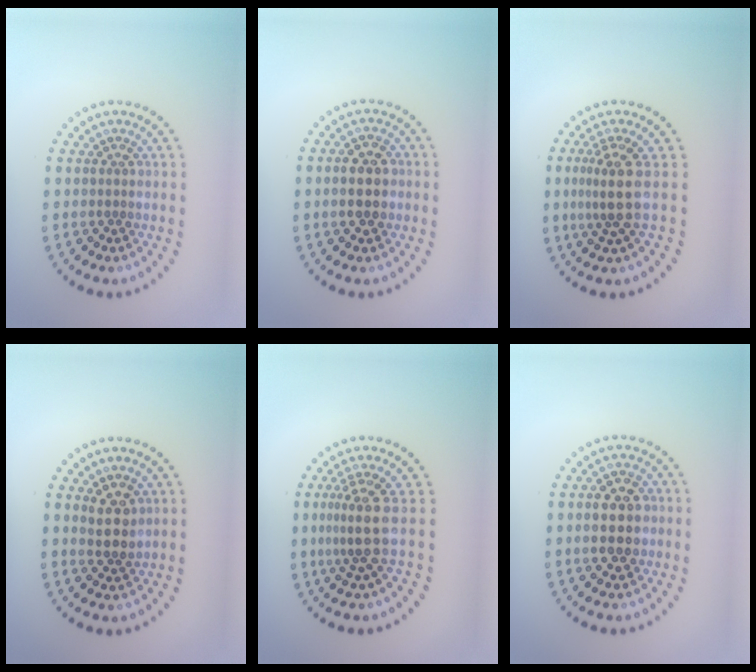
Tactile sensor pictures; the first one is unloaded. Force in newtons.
{"total": 3.2, "press": 3.2, "slide": 0.1}
{"total": 3.2, "press": 2.4, "slide": 2.1}
{"total": 2.5, "press": 2.4, "slide": 0.9}
{"total": 3.2, "press": 2.4, "slide": 2.2}
{"total": 4.6, "press": 4.6, "slide": 0.2}